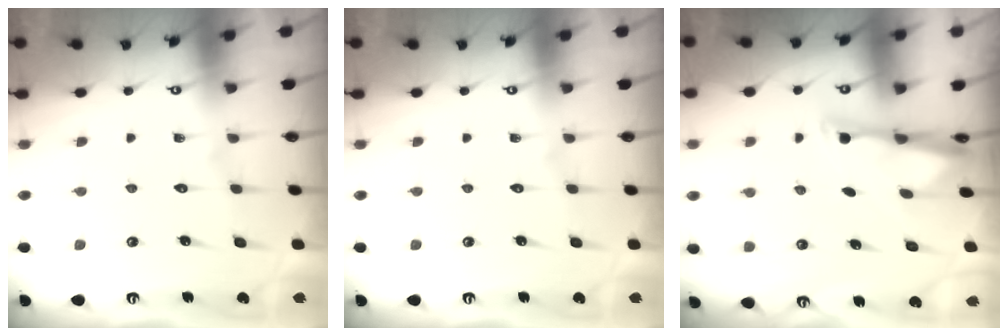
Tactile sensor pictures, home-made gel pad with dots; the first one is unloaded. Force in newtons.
{"total": 0.0}
{"total": 3.3, "press": 3.2, "slide": 0.4}